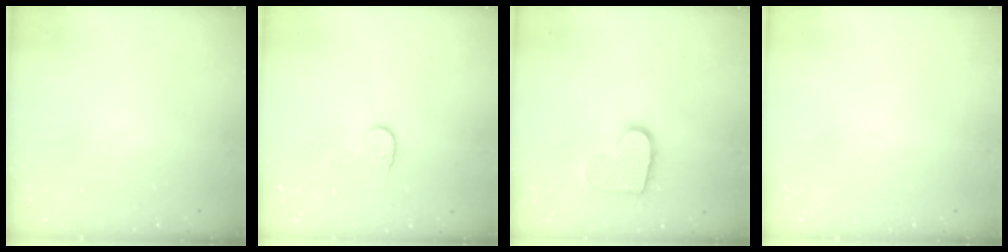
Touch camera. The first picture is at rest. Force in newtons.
{"total": 5.8, "press": 5.8, "slide": 0.6}
{"total": 10.8, "press": 10.8, "slide": 0.5}
{"total": 0.0}